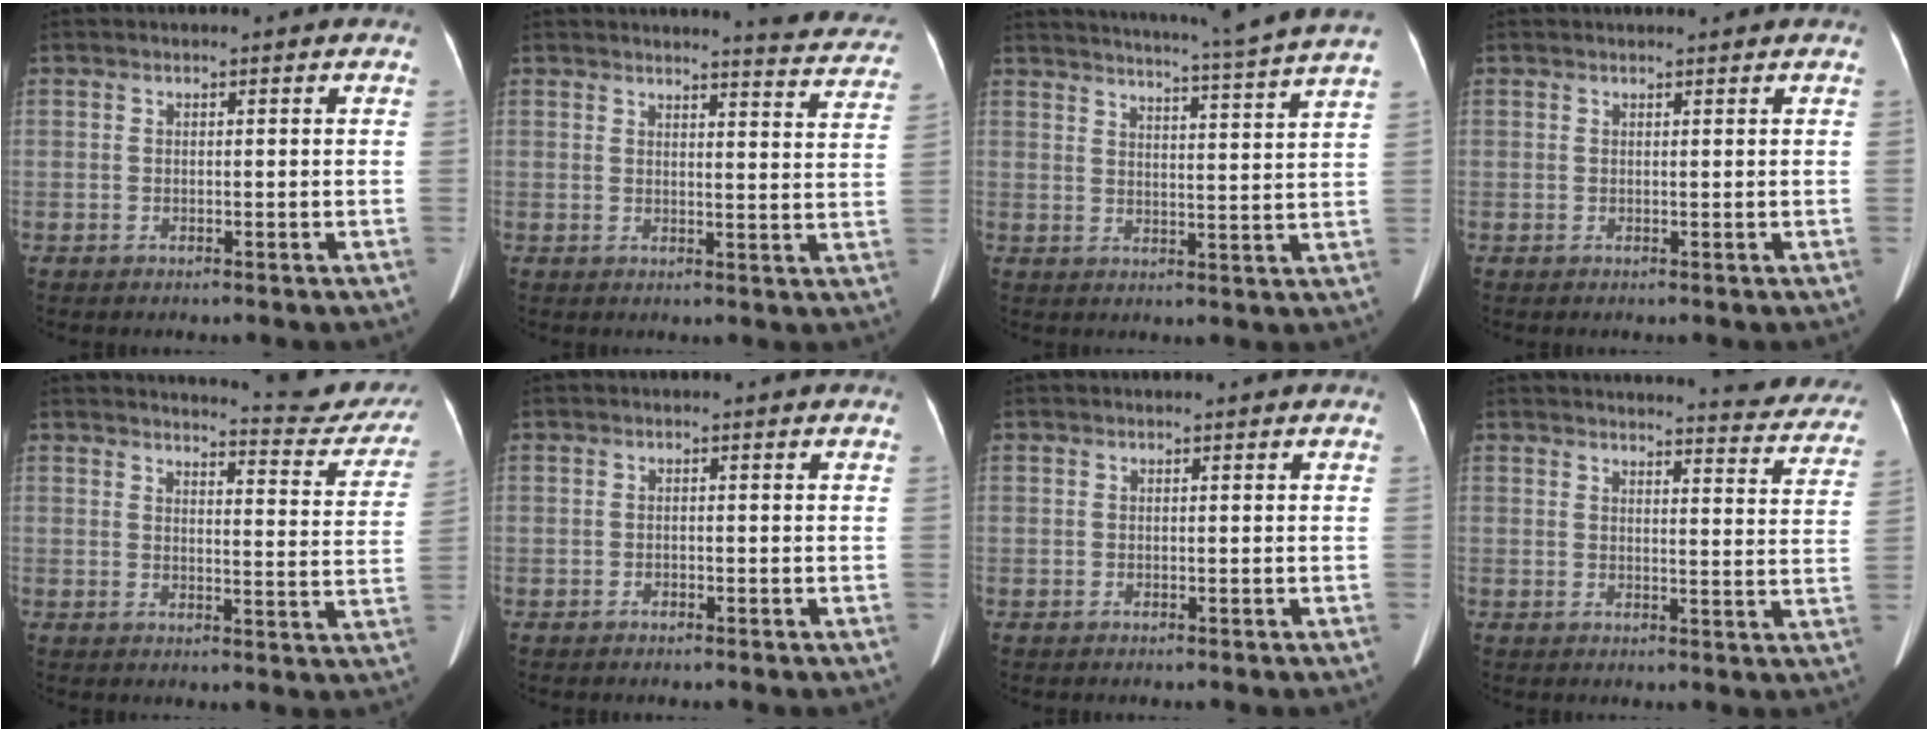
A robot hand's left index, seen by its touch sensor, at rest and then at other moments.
{"total": 9.5, "force": [9.3, 0.7, 1.9], "torque": [-0.008, -0.042, 0.084]}
{"total": 18.8, "force": [17.0, -2.4, 7.5], "torque": [-0.131, -0.055, 0.209]}
{"total": 1.5, "force": [1.5, 0.0, 0.3], "torque": [-0.007, 0.014, 0.021]}
{"total": 12.8, "force": [12.6, 1.2, 2.2], "torque": [-0.011, -0.067, 0.126]}
{"total": 0.7, "force": [-0.5, 0.4, 0.2], "torque": [-0.006, 0.000, -0.008]}
{"total": 0.0}
{"total": 12.4, "force": [12.0, 1.5, 2.7], "torque": [-0.009, -0.056, 0.111]}